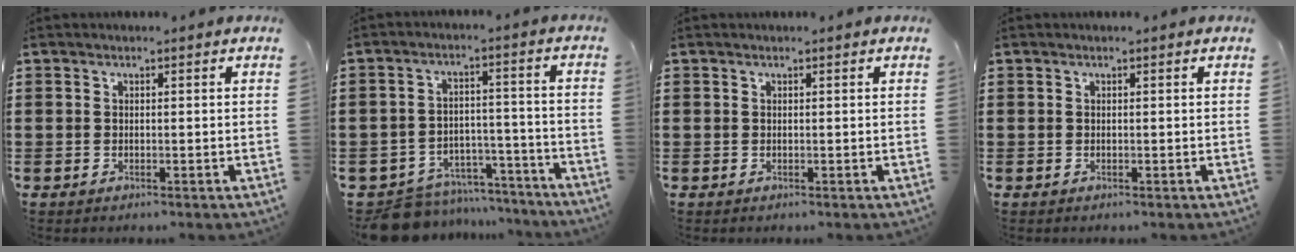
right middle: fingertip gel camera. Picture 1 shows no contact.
{"total": 8.5, "force": [-8.2, 2.1, 1.2], "torque": [-0.019, 0.030, -0.158]}
{"total": 0.0}
{"total": 0.0}